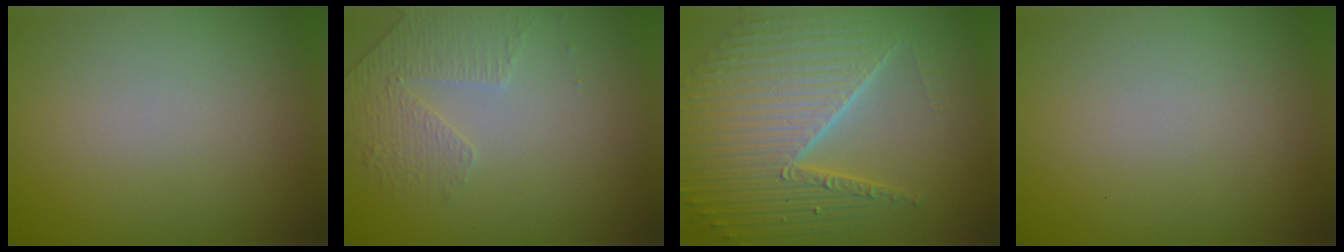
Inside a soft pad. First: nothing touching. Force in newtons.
{"total": 1.8, "press": 1.4, "slide": 1.0}
{"total": 9.7, "press": 6.2, "slide": 7.5}
{"total": 0.0}